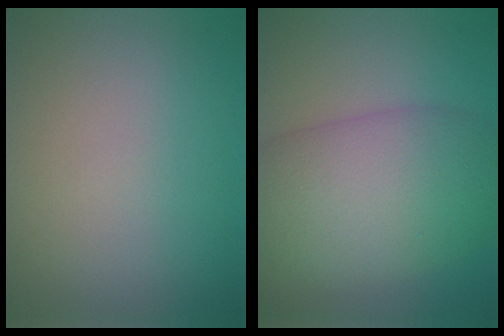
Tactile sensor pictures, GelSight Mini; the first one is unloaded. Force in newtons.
{"total": 10.0, "press": 9.9, "slide": 0.4}